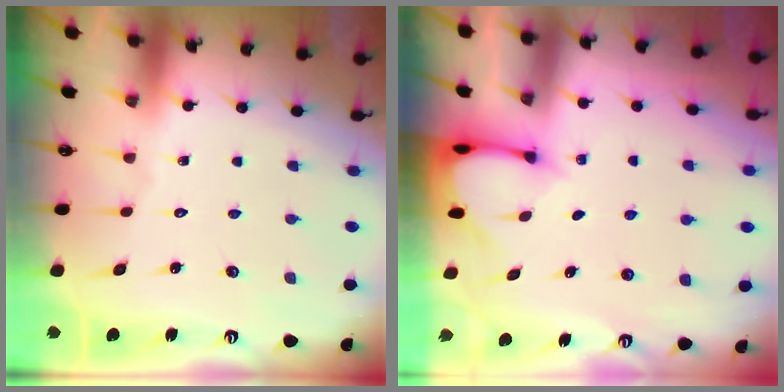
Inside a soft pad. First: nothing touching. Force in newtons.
{"total": 3.2, "press": 3.2, "slide": 0.2}